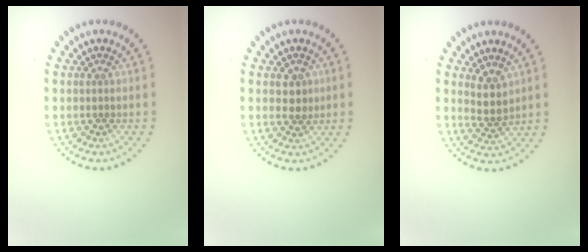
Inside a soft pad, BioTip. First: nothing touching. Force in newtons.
{"total": 1.8, "press": 1.7, "slide": 0.6}
{"total": 2.3, "press": 1.9, "slide": 1.3}